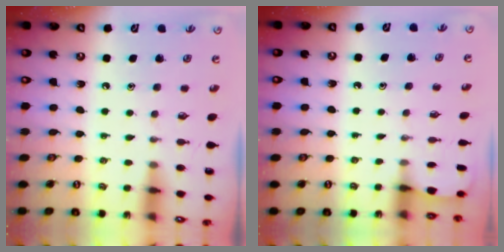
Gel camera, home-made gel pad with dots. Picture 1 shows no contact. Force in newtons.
{"total": 1.3, "press": 1.3, "slide": 0.1}